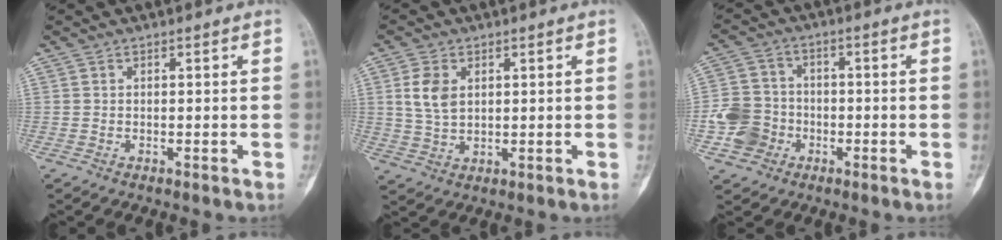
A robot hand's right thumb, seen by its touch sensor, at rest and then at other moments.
{"total": 6.2, "force": [1.7, 4.0, 4.4], "torque": [-0.084, -0.004, 0.040]}
{"total": 8.4, "force": [-2.7, 7.5, 2.7], "torque": [-0.033, 0.020, -0.053]}